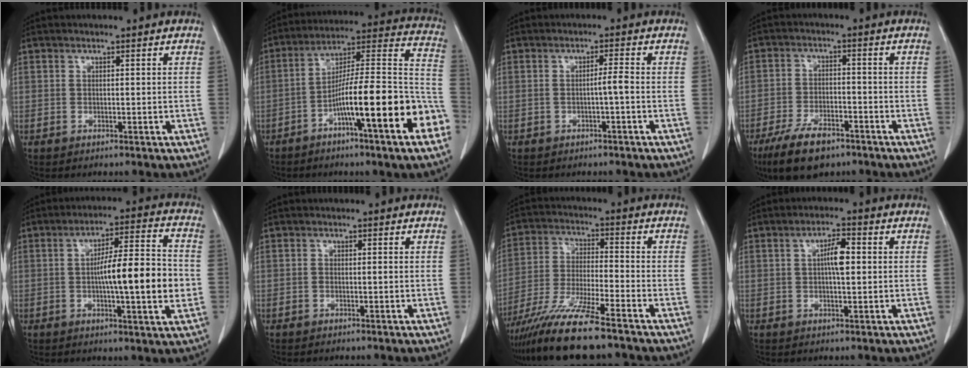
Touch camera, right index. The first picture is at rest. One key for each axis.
{"total": 21.3, "fx": -8.4, "fy": 1.4, "fz": 19.5, "tx": -0.235, "ty": 0.017, "tz": -0.130}
{"total": 1.9, "fx": -0.6, "fy": -0.2, "fz": 1.8, "tx": -0.028, "ty": 0.002, "tz": -0.011}
{"total": 9.0, "fx": -6.1, "fy": 3.7, "fz": 5.4, "tx": -0.103, "ty": -0.009, "tz": -0.105}
{"total": 13.5, "fx": -1.4, "fy": 1.3, "fz": 13.3, "tx": -0.210, "ty": 0.009, "tz": -0.023}
{"total": 0.6, "fx": -0.2, "fy": 0.3, "fz": 0.5, "tx": -0.010, "ty": 0.001, "tz": -0.004}
{"total": 12.8, "fx": -10.0, "fy": 0.2, "fz": 7.9, "tx": -0.149, "ty": -0.030, "tz": -0.177}
{"total": 4.3, "fx": 0.4, "fy": 1.0, "fz": 4.1, "tx": -0.073, "ty": 0.007, "tz": 0.006}